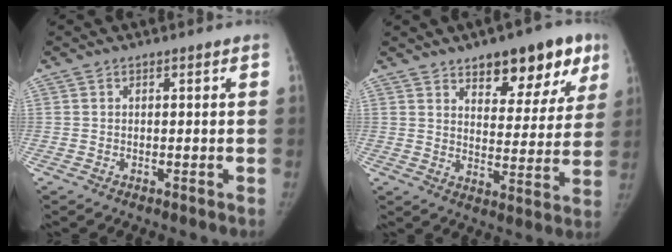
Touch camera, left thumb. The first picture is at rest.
{"total": 15.2, "force": [9.2, 7.2, 9.7], "torque": [-0.066, -0.042, 0.127]}